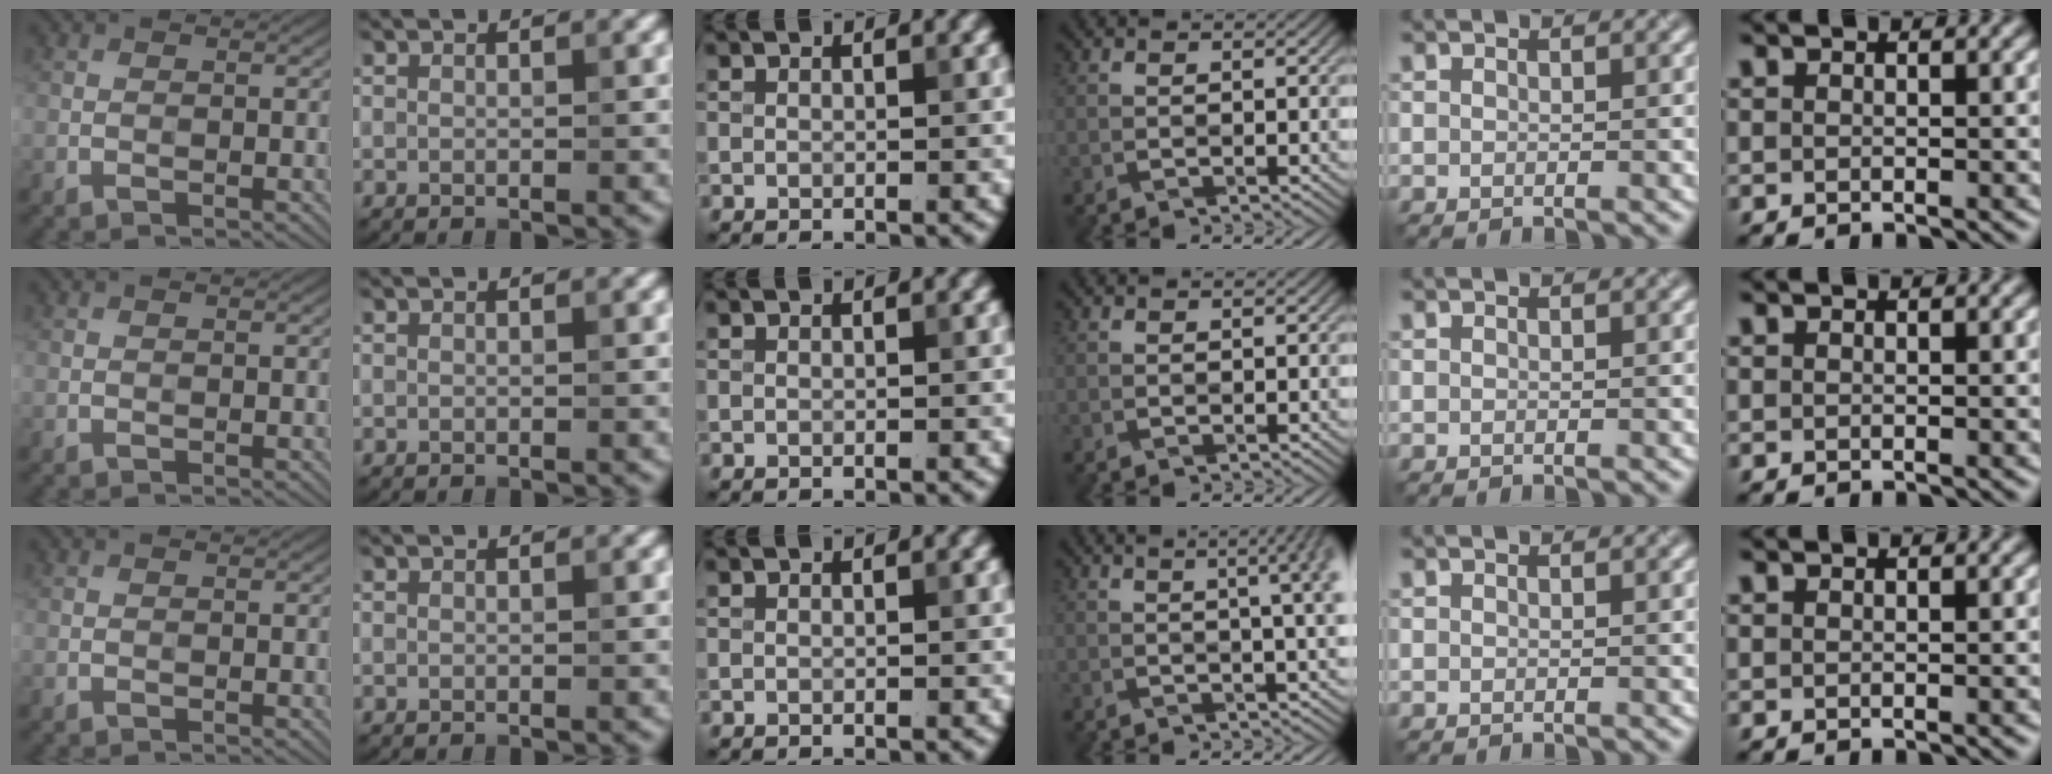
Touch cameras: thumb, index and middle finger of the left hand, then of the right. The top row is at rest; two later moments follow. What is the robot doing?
{"motion": "wrap", "object": "arm wrap"}